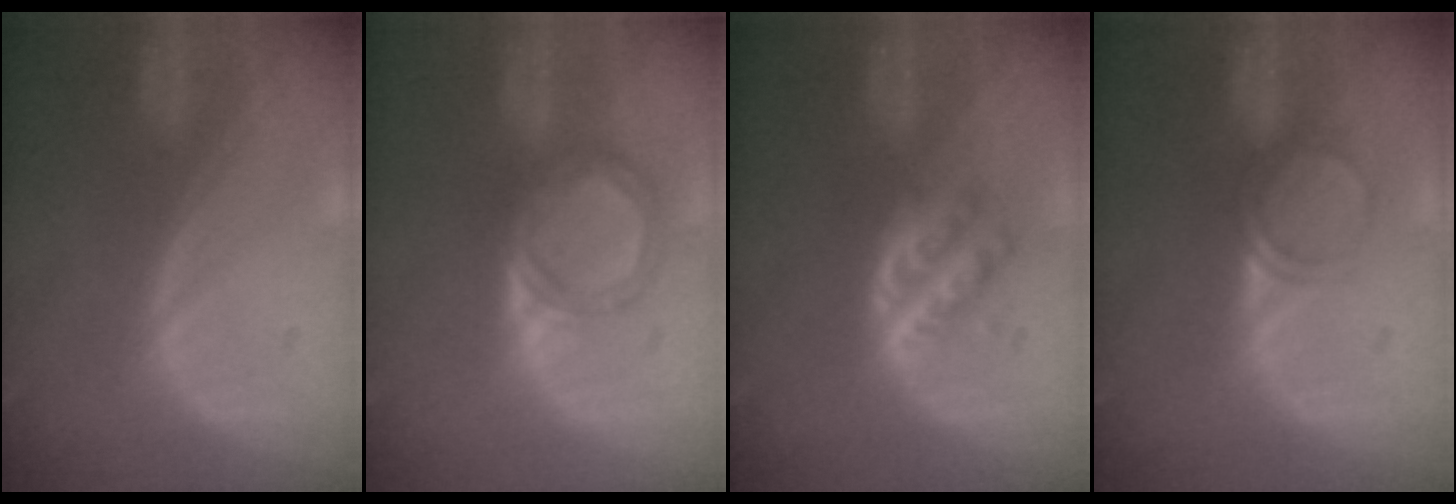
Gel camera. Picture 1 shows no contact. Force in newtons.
{"total": 5.3, "press": 5.1, "slide": 1.4}
{"total": 4.8, "press": 4.4, "slide": 1.9}
{"total": 2.9, "press": 2.6, "slide": 1.1}